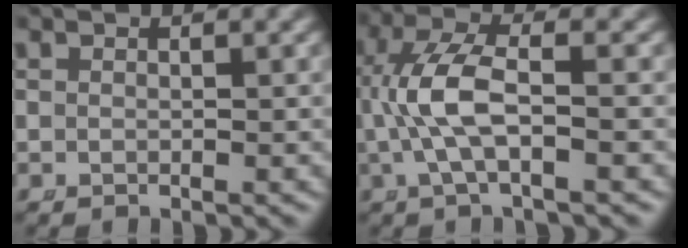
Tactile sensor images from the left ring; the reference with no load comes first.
{"total": 4.8, "force": [-0.1, 1.6, 4.5], "torque": [-0.107, 0.000, 0.002]}